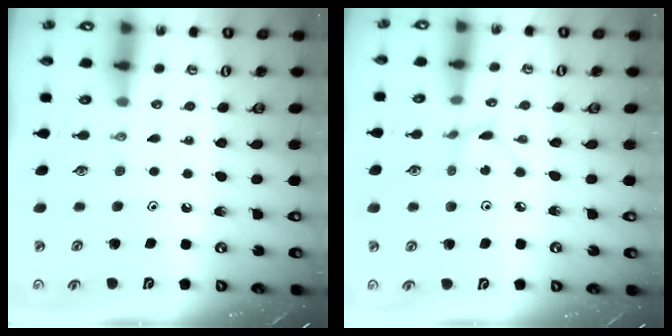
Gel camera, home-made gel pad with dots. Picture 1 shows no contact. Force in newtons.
{"total": 2.7, "press": 2.6, "slide": 0.3}